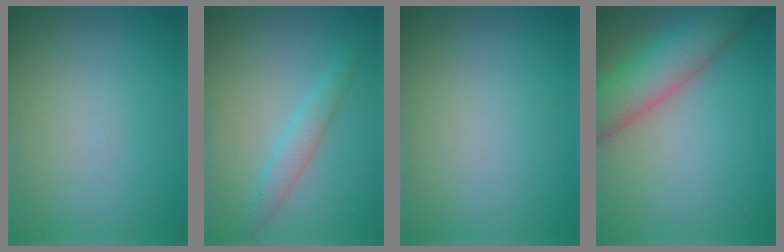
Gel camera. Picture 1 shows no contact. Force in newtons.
{"total": 2.3, "press": 2.3, "slide": 0.1}
{"total": 0.0}
{"total": 7.1, "press": 7.0, "slide": 0.2}